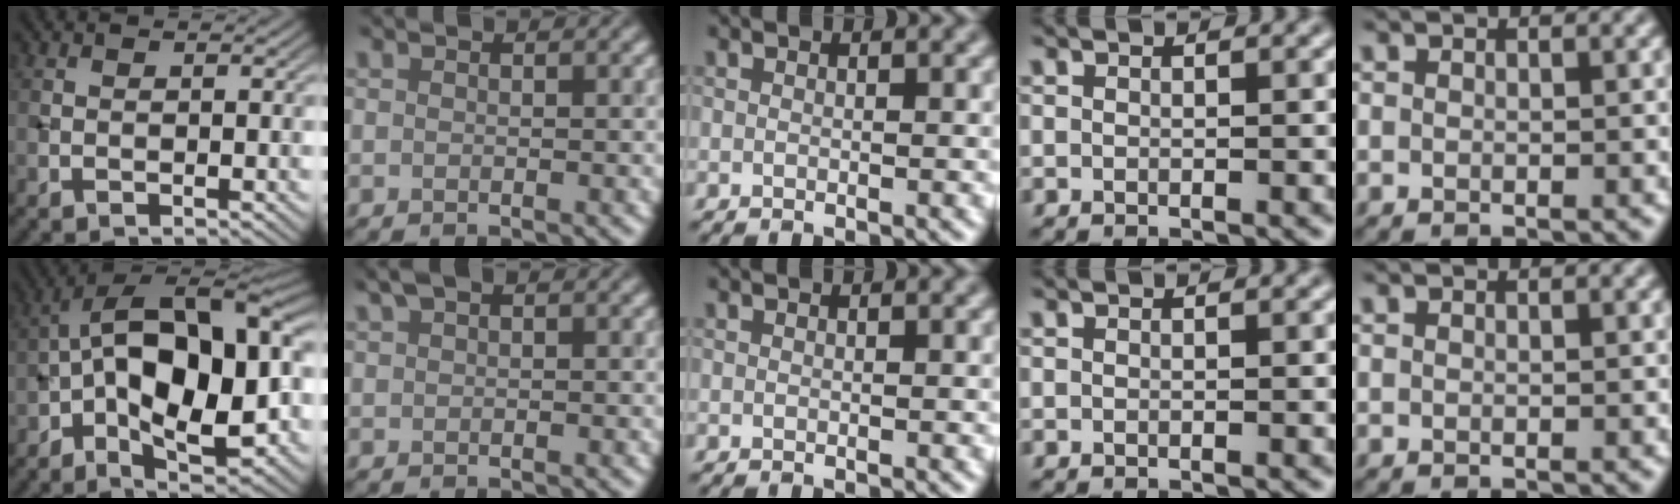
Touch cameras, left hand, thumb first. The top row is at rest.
{"thumb": {"total": 16.5, "force": [-2.3, 8.6, 13.9], "torque": [-0.229, 0.019, -0.055]}, "index": {"total": 1.3, "force": [0.9, 0.6, 0.8], "torque": [-0.010, 0.012, 0.015]}}